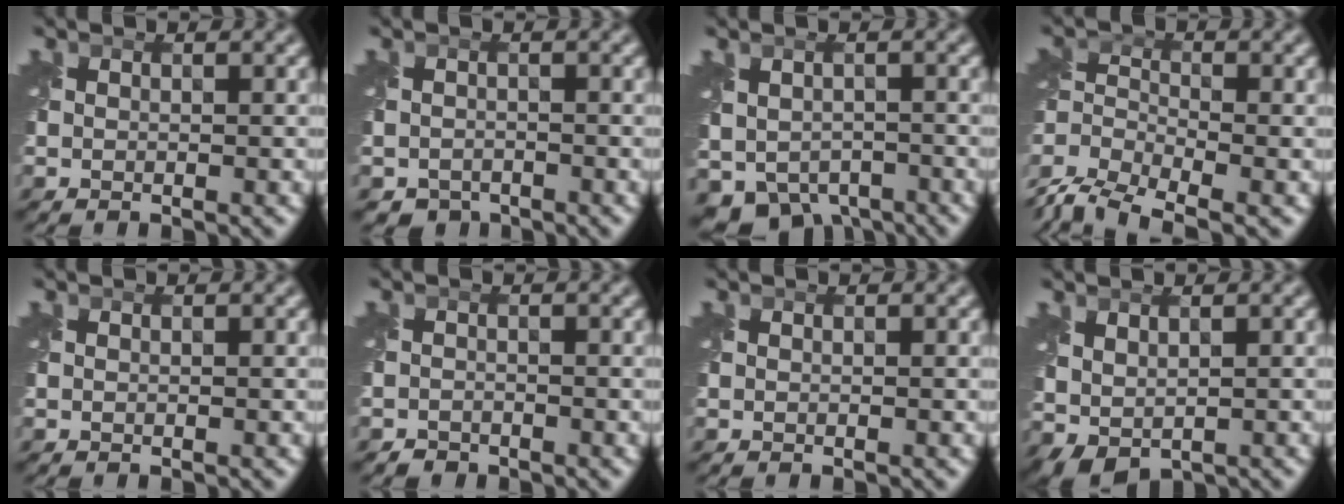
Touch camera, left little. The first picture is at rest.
{"total": 1.9, "force": [-1.5, 1.2, 0.3], "torque": [0.000, -0.011, -0.030]}
{"total": 6.0, "force": [-3.2, 4.2, 2.8], "torque": [-0.045, -0.028, -0.040]}
{"total": 7.6, "force": [-5.8, 2.9, 4.0], "torque": [-0.078, -0.014, -0.117]}
{"total": 0.0}
{"total": 1.0, "force": [-0.9, 0.4, -0.1], "torque": [0.005, -0.001, -0.019]}
{"total": 0.0}
{"total": 2.7, "force": [0.4, 1.7, 2.0], "torque": [-0.046, -0.002, 0.014]}